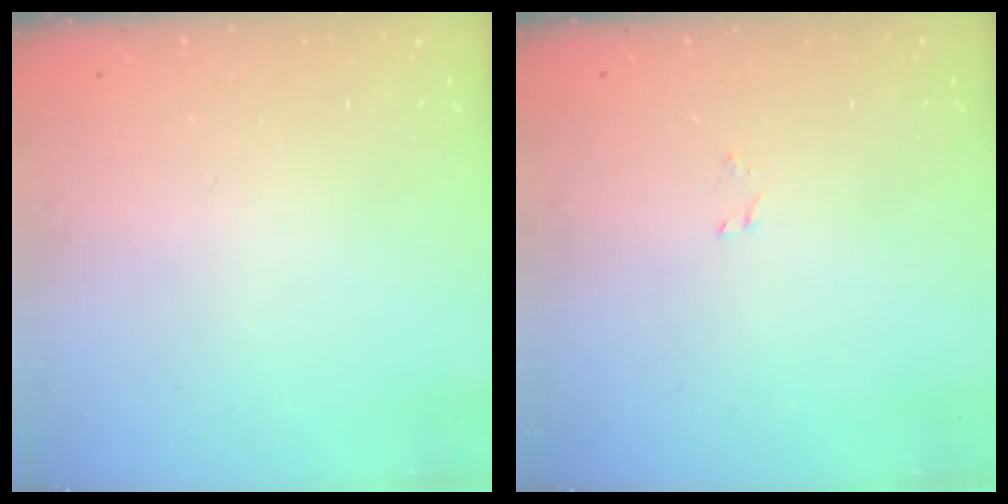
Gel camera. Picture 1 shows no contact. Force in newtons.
{"total": 1.6, "press": 1.5, "slide": 0.3}